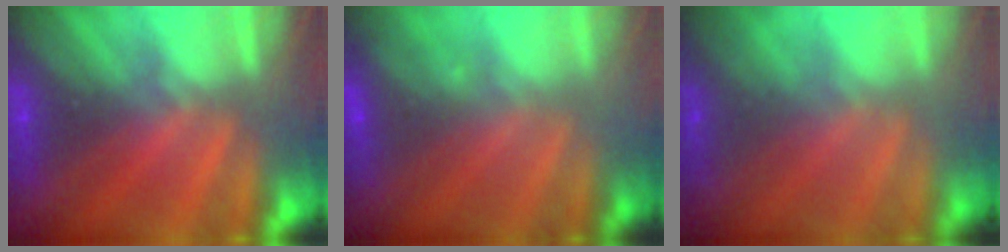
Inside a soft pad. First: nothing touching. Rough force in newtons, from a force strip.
{"total": 2.9}
{"total": 1.1}